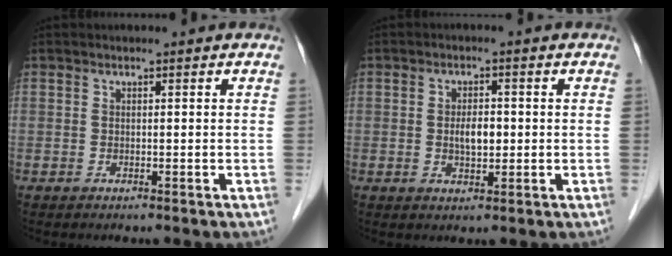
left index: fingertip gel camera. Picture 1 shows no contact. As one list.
[{"total": 3.3, "force": [-0.1, 1.5, 3.0], "torque": [-0.053, 0.001, 0.001]}]